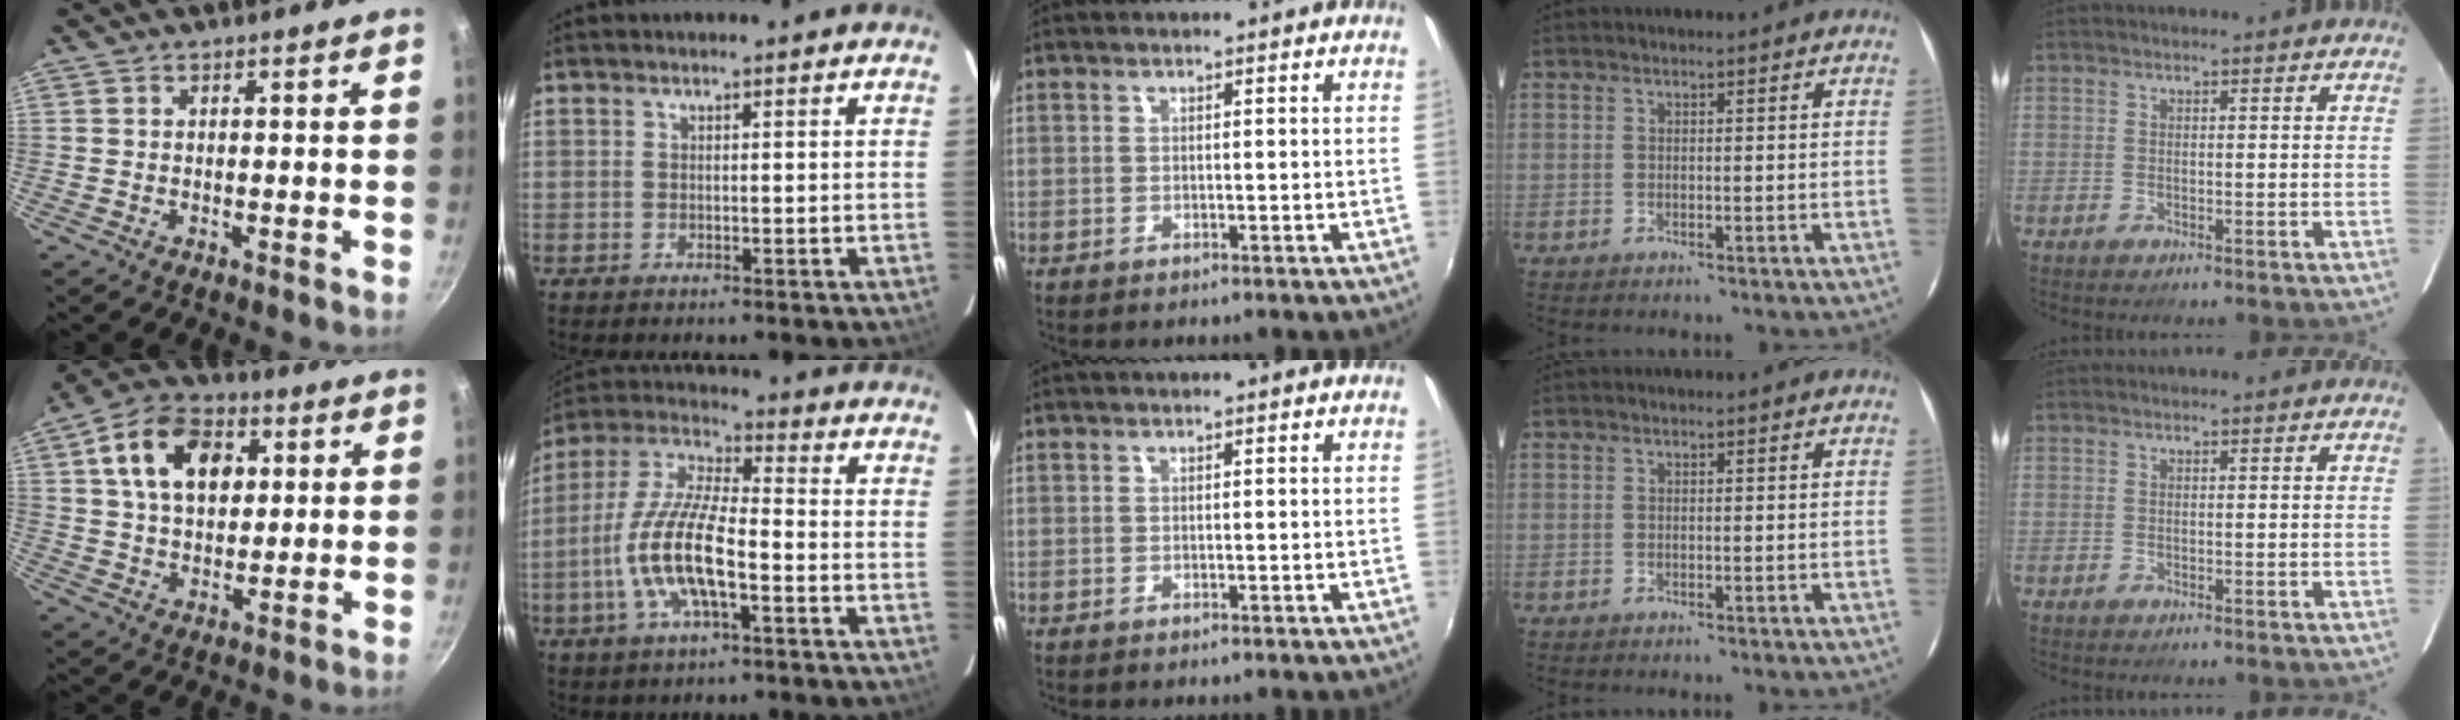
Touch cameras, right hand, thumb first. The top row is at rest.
{"thumb": {"total": 14.7, "force": [4.2, 9.9, 10.0], "torque": [-0.145, 0.006, 0.060]}, "index": {"total": 14.4, "force": [-4.5, 4.4, 12.9], "torque": [-0.268, -0.004, -0.088]}}